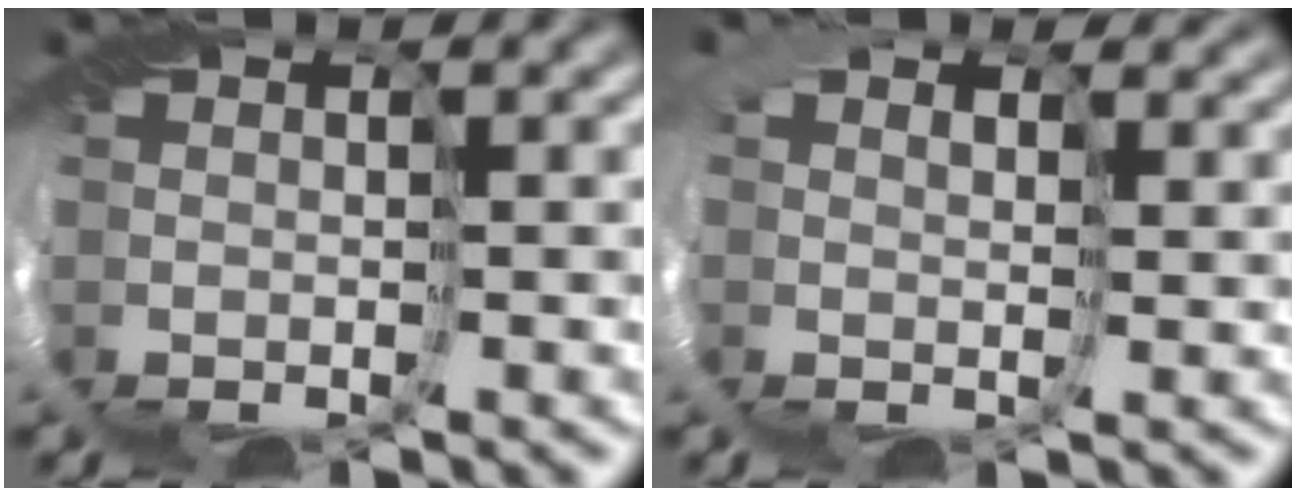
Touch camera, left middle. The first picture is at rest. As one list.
[{"total": 4.6, "force": [3.3, 2.8, 1.6], "torque": [-0.060, 0.018, 0.046]}]